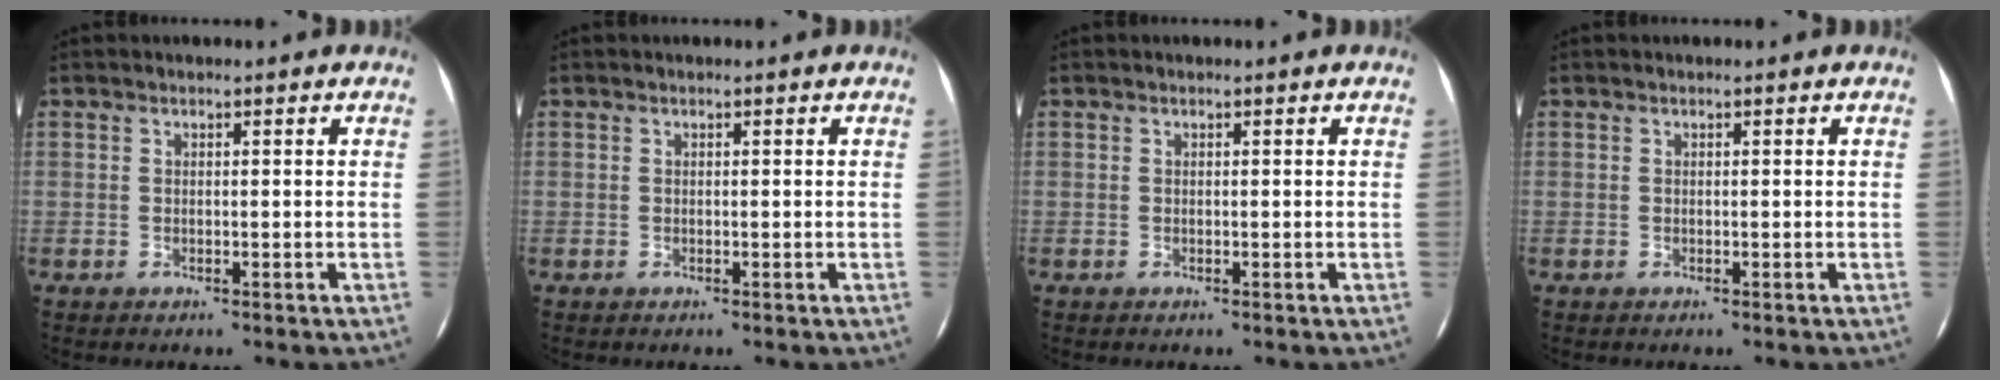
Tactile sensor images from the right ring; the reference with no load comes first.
{"total": 0.0}
{"total": 0.0}
{"total": 0.0}